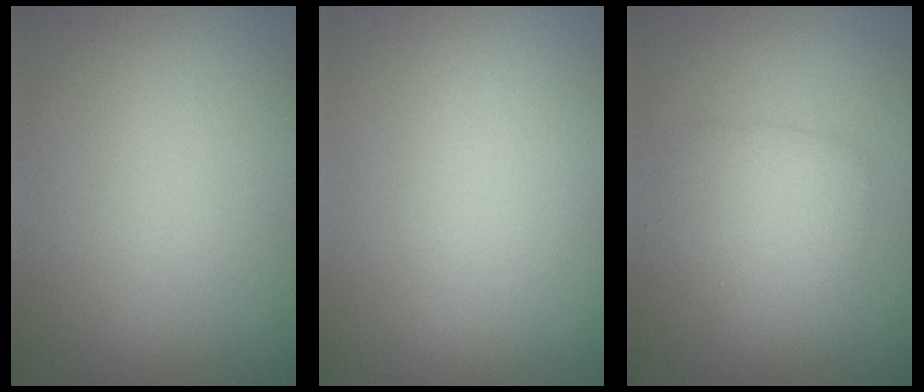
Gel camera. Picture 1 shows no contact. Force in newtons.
{"total": 0.0}
{"total": 2.9, "press": 2.9, "slide": 0.1}